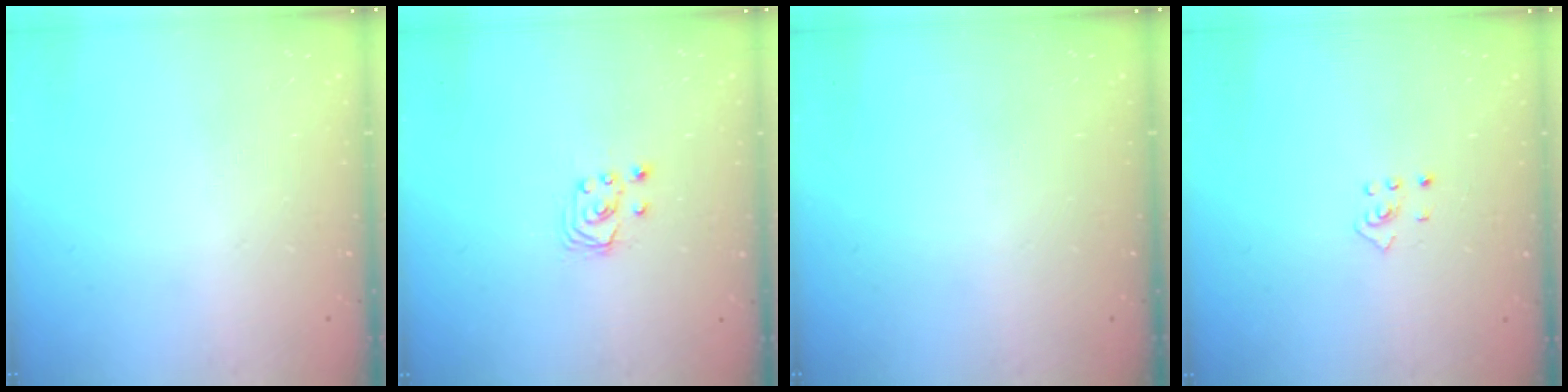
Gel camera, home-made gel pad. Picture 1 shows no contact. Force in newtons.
{"total": 3.0, "press": 3.0, "slide": 0.3}
{"total": 0.0}
{"total": 2.5, "press": 2.4, "slide": 0.8}